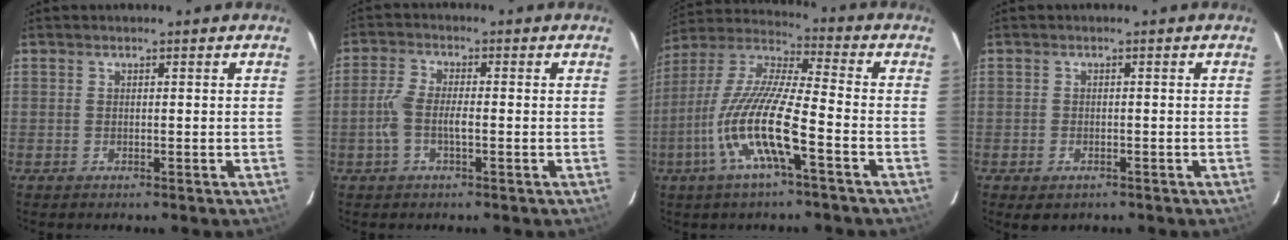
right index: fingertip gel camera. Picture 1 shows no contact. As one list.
[{"total": 4.6, "force": [-1.2, 1.6, 4.2], "torque": [-0.096, 0.008, -0.025]}, {"total": 15.0, "force": [-5.8, 1.7, 13.8], "torque": [-0.278, -0.005, -0.119]}, {"total": 2.6, "force": [-1.5, 1.8, 1.2], "torque": [-0.023, -0.004, -0.020]}]